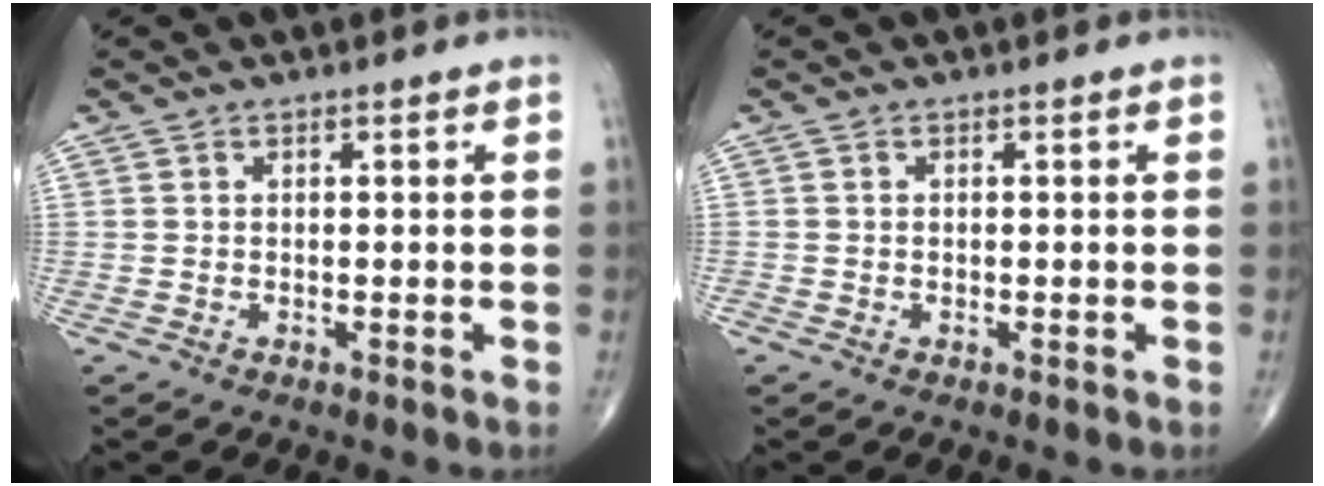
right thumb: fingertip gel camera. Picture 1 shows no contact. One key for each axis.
{"total": 0.0}